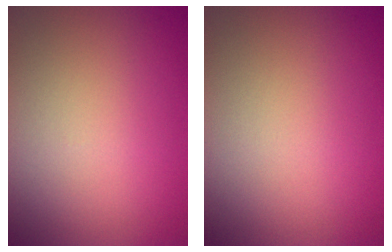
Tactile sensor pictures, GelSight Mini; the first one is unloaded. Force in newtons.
{"total": 0.0}